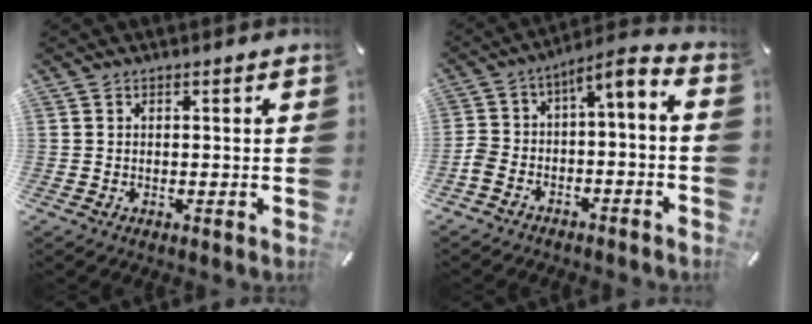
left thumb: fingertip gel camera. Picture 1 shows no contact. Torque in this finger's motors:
{"motor_torque": [0.02, 1.24, 0.32, 0.27, 0.13]}